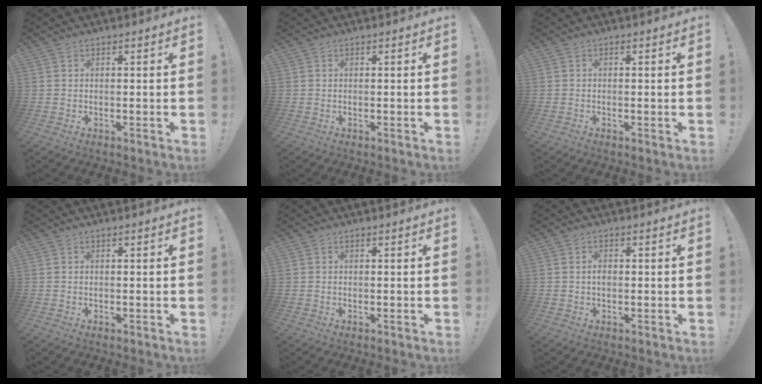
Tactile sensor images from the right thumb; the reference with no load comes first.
{"total": 0.0}
{"total": 0.6, "force": [-0.5, -0.1, 0.4], "torque": [-0.009, 0.001, -0.008]}
{"total": 0.0}
{"total": 0.0}
{"total": 1.5, "force": [-0.3, 1.2, 0.9], "torque": [-0.017, 0.005, -0.006]}